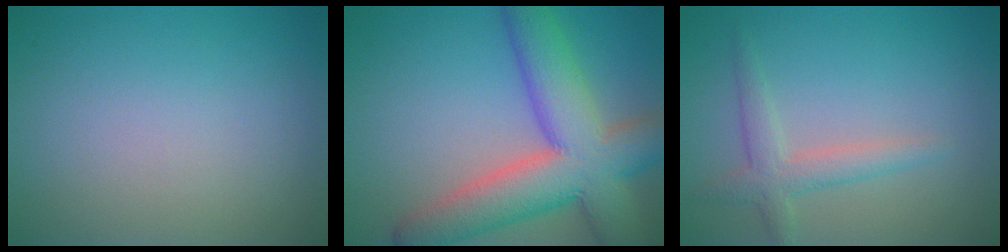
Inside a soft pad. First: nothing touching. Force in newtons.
{"total": 10.8, "press": 10.7, "slide": 0.8}
{"total": 2.7, "press": 2.7, "slide": 0.1}